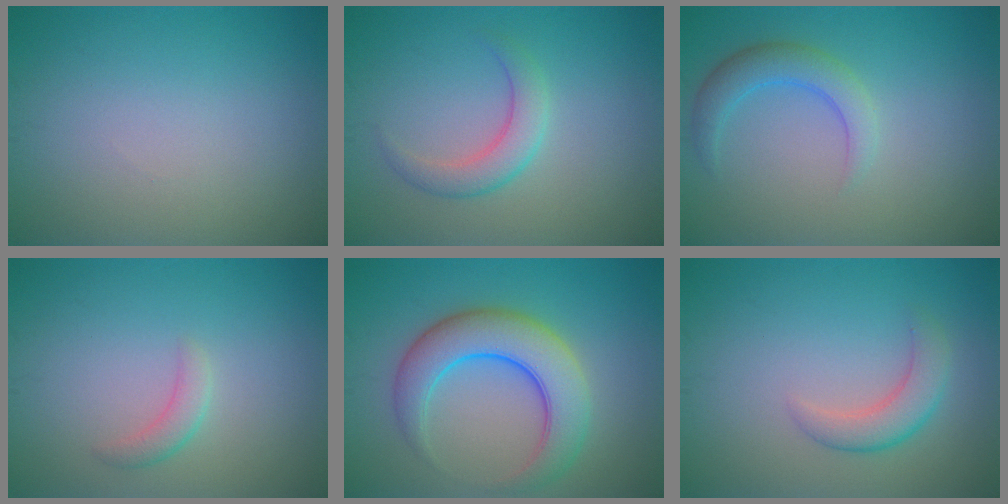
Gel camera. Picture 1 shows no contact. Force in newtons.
{"total": 2.7, "press": 2.7, "slide": 0.1}
{"total": 3.0, "press": 3.0, "slide": 0.2}
{"total": 1.5, "press": 1.5, "slide": 0.1}
{"total": 7.0, "press": 7.0, "slide": 0.2}
{"total": 2.8, "press": 2.8, "slide": 0.2}